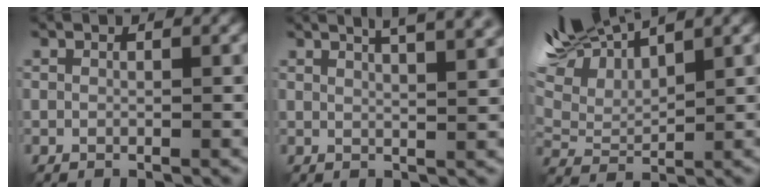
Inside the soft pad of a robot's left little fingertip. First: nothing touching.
{"total": 7.4, "force": [4.9, 2.6, 4.8], "torque": [-0.031, 0.036, 0.036]}
{"total": 9.3, "force": [6.7, 3.1, 5.6], "torque": [-0.138, 0.025, 0.114]}